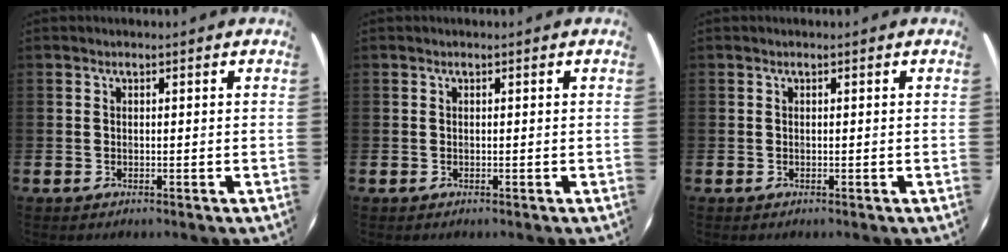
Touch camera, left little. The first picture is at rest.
{"total": 0.0}
{"total": 0.0}